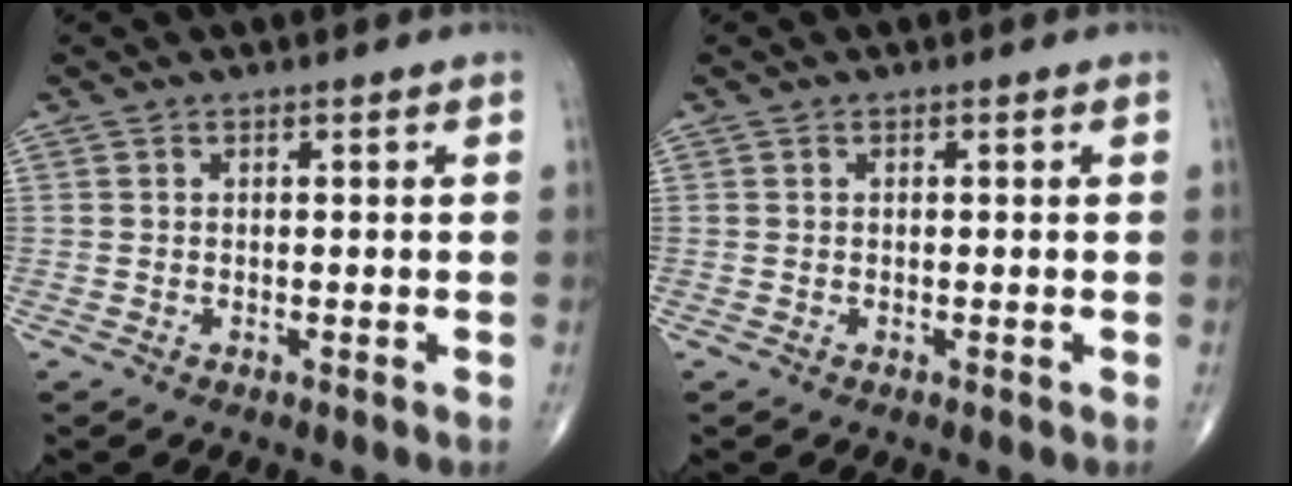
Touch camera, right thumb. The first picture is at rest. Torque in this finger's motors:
{"motor_torque": [0.11, -0.01, -0.12, -0.12, 0.01]}